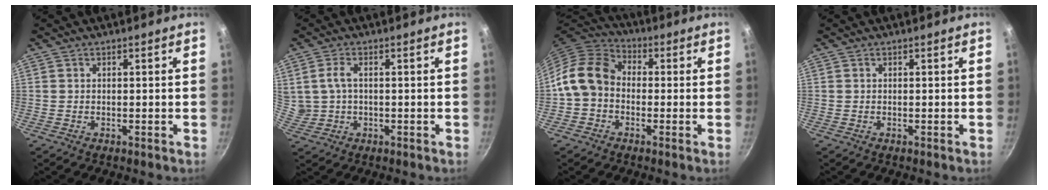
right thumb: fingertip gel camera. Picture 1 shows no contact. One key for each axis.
{"total": 5.0, "fx": 0.5, "fy": 3.4, "fz": 3.6, "tx": -0.073, "ty": 0.007, "tz": 0.017}
{"total": 10.2, "fx": -1.0, "fy": 8.2, "fz": 6.1, "tx": -0.087, "ty": 0.032, "tz": -0.041}
{"total": 0.0}